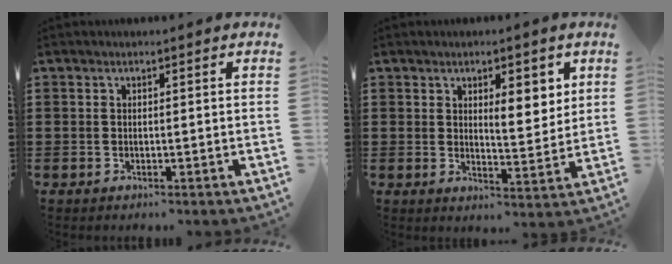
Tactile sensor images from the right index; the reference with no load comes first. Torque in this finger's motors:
{"motor_torque": [0.17, 0.09, 0.09, 0.07]}